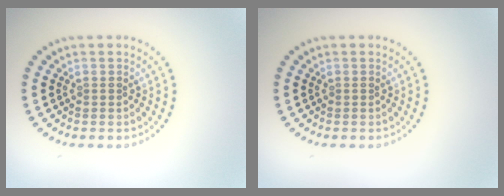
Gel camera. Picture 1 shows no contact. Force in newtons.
{"total": 0.0}